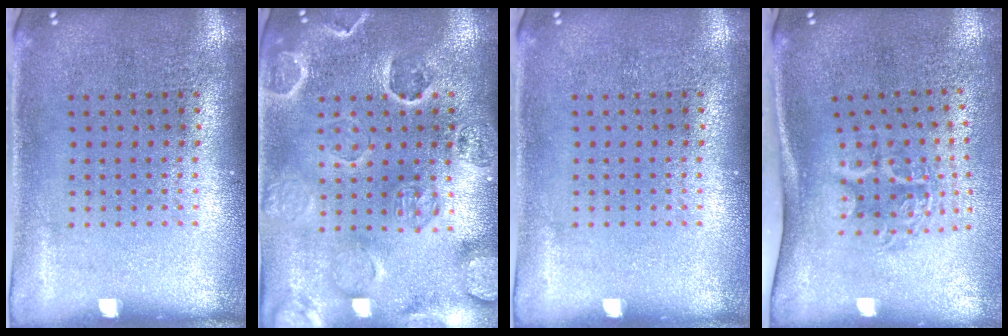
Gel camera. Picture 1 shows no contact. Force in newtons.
{"total": 2.7, "press": 2.6, "slide": 0.5}
{"total": 0.0}
{"total": 1.9, "press": 1.2, "slide": 1.4}